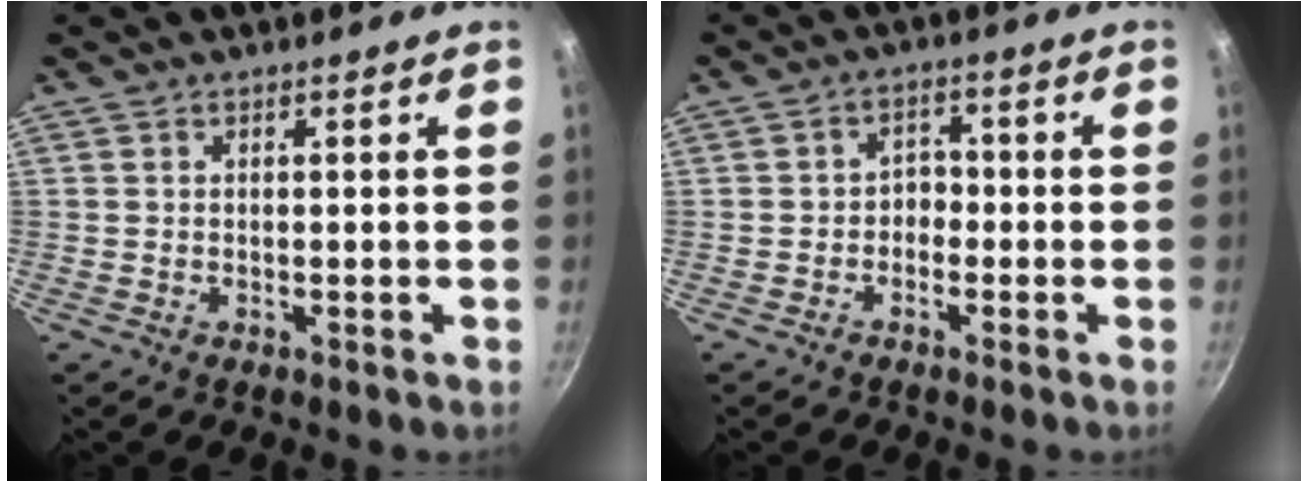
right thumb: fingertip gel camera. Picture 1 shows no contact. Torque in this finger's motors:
{"motor_torque": [-0.15, -0.47, 0.11, 0.12, -0.02]}